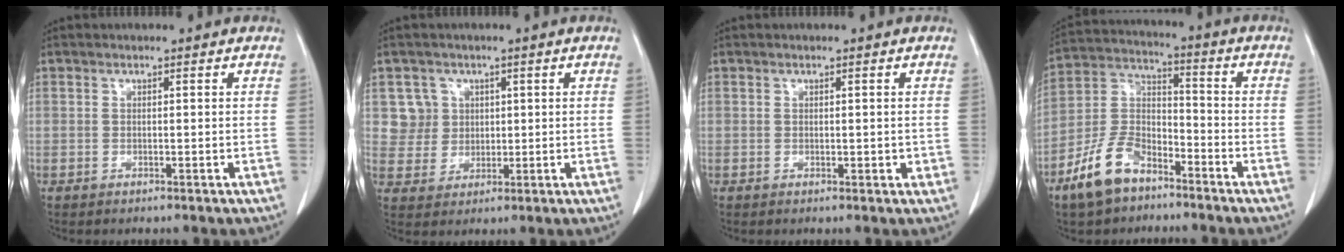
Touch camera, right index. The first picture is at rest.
{"total": 5.0, "force": [1.8, 4.7, -0.3], "torque": [0.014, 0.010, 0.039]}
{"total": 1.3, "force": [0.0, 0.6, 1.1], "torque": [-0.014, -0.003, 0.004]}
{"total": 10.9, "force": [-7.4, 5.3, 5.9], "torque": [-0.133, 0.002, -0.147]}